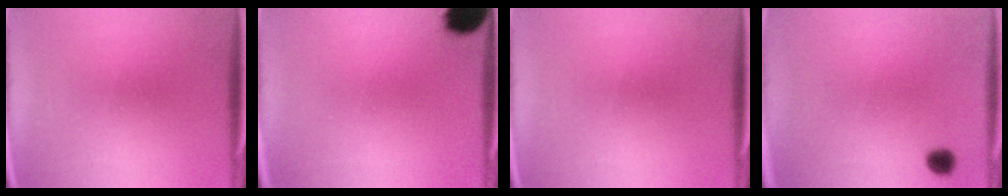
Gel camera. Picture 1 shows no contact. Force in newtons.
{"total": 10.3}
{"total": 0.0}
{"total": 2.3}